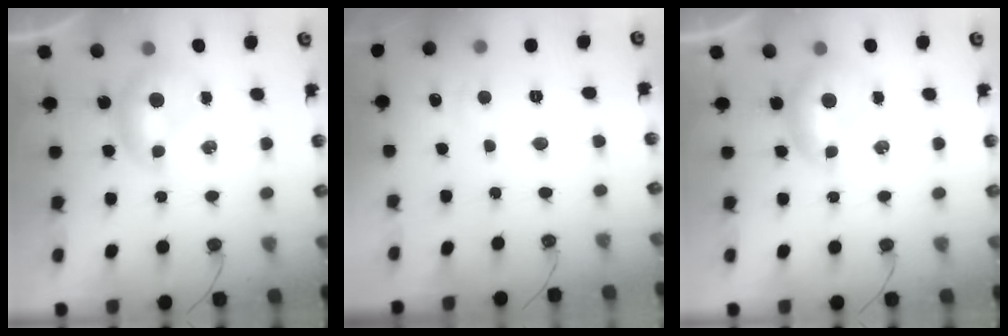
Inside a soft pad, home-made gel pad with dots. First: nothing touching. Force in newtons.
{"total": 0.7, "press": 0.1, "slide": 0.7}
{"total": 0.0}